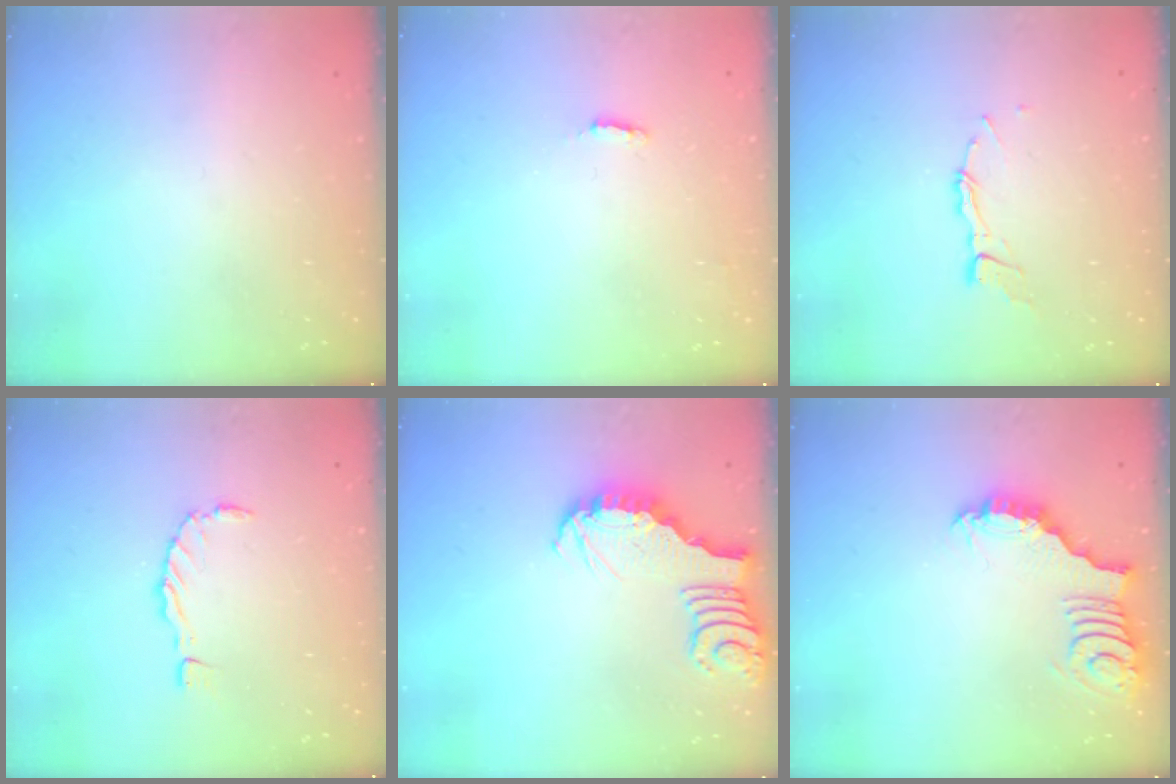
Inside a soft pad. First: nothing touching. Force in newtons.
{"total": 2.3, "press": 2.2, "slide": 0.5}
{"total": 5.9, "press": 5.9, "slide": 0.2}
{"total": 0.0}
{"total": 3.0, "press": 3.0, "slide": 0.2}
{"total": 3.1, "press": 3.1, "slide": 0.1}